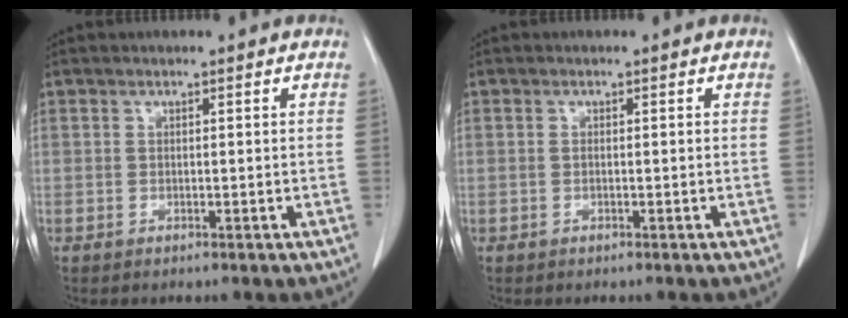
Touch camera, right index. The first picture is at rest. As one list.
[{"total": 0.5, "force": [-0.1, 0.0, 0.5], "torque": [-0.011, 0.000, 0.001]}]